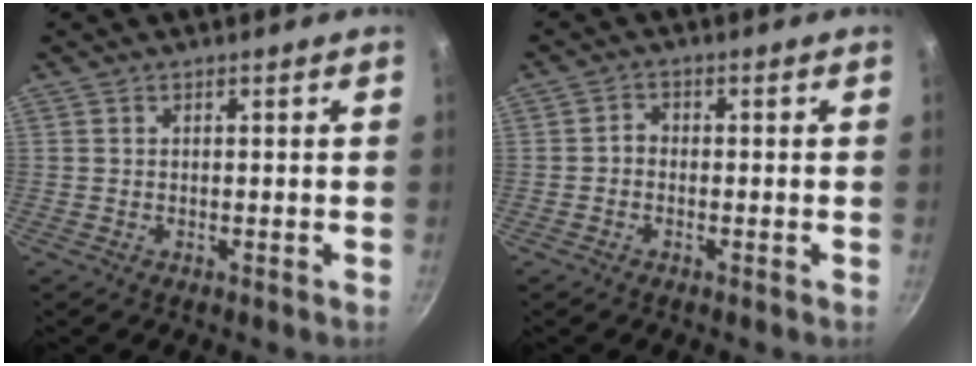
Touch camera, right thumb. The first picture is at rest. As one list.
[{"total": 1.7, "force": [-0.6, 1.3, 0.9], "torque": [-0.015, 0.011, -0.016]}]